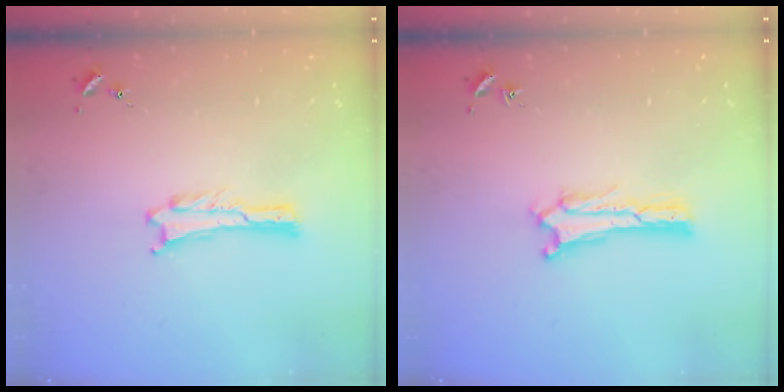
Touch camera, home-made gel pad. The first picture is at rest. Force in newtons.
{"total": 0.6, "press": 0.5, "slide": 0.2}